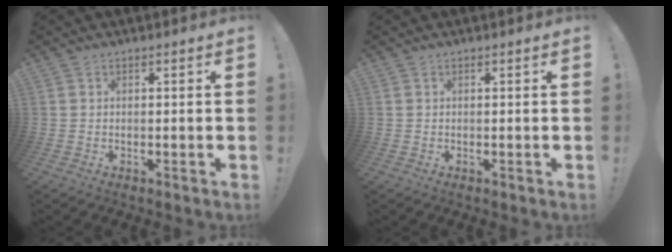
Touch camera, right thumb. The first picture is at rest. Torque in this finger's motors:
{"motor_torque": [0.00, 0.00, 0.00, 0.00, 0.00]}